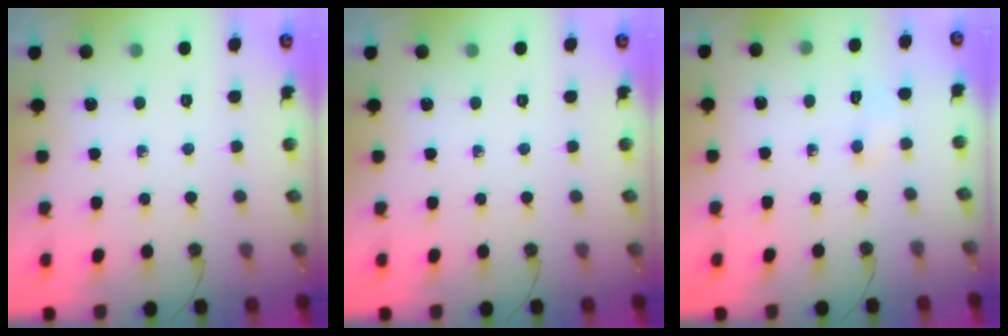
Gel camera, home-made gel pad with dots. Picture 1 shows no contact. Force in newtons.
{"total": 0.0}
{"total": 4.6, "press": 2.1, "slide": 4.1}